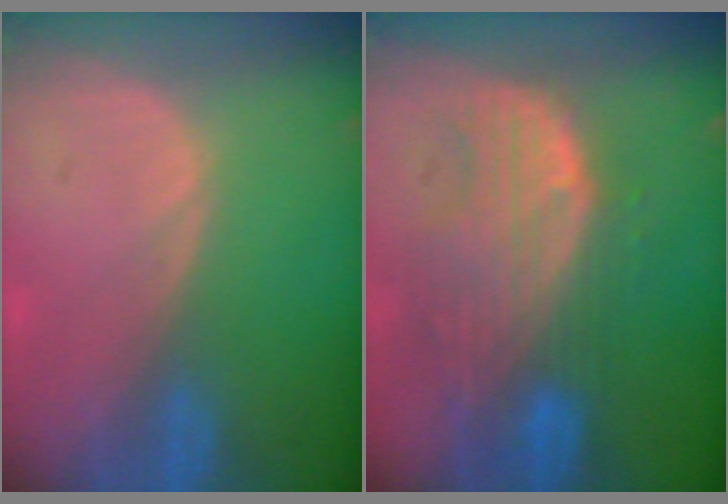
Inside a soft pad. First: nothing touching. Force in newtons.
{"total": 9.9, "press": 8.7, "slide": 4.8}